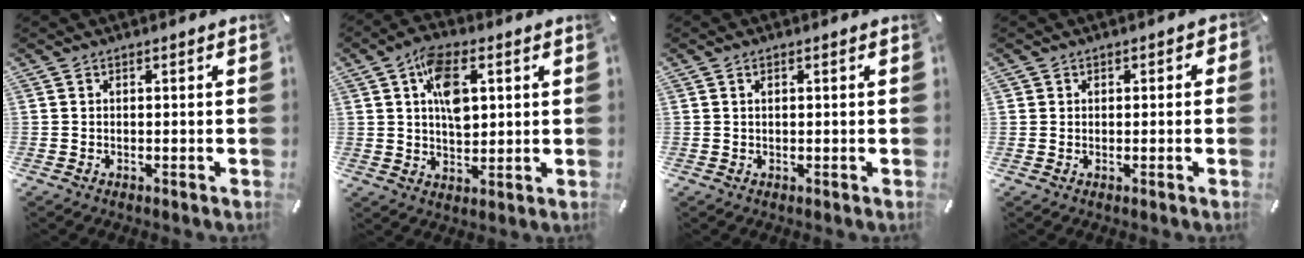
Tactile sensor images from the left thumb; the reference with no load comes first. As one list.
[{"total": 9.9, "force": [2.9, 6.0, 7.3], "torque": [-0.109, -0.002, 0.050]}, {"total": 0.8, "force": [0.3, 0.3, 0.7], "torque": [-0.014, 0.003, 0.004]}, {"total": 1.7, "force": [-0.2, 1.6, 0.4], "torque": [0.002, 0.004, -0.008]}]